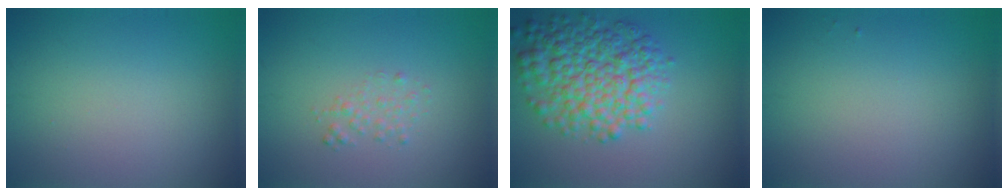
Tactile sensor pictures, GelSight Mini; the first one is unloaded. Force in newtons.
{"total": 1.2, "press": 1.2, "slide": 0.0}
{"total": 7.1, "press": 7.1, "slide": 0.2}
{"total": 0.0}